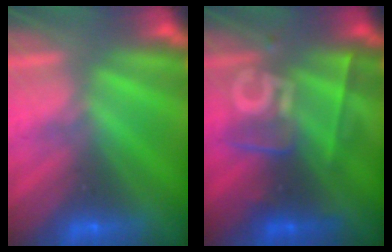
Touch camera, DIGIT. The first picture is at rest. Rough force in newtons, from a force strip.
{"total": 2.5}